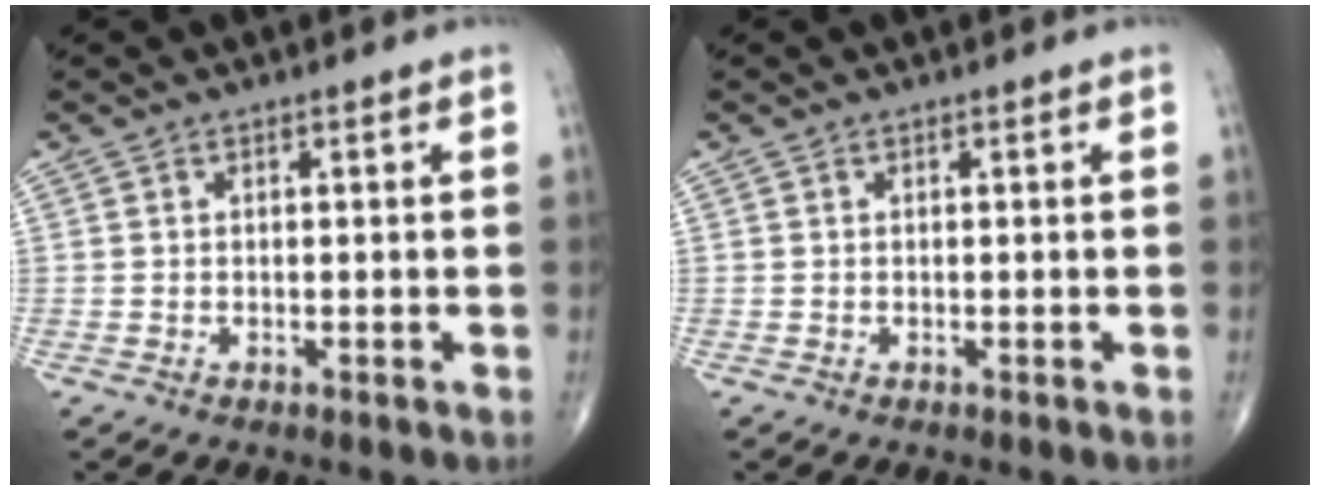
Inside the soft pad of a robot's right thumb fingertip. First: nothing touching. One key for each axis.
{"total": 0.0}